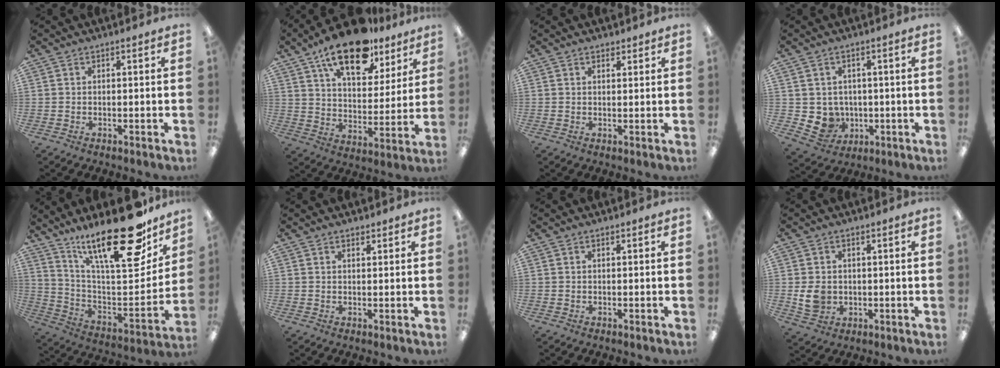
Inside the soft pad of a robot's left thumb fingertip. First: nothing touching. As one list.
[{"total": 18.8, "force": [13.2, 8.3, 10.6], "torque": [-0.169, -0.066, 0.224]}, {"total": 1.6, "force": [1.3, 0.8, 0.4], "torque": [0.000, -0.003, 0.023]}, {"total": 4.9, "force": [0.3, 4.8, 1.1], "torque": [-0.036, -0.005, 0.010]}, {"total": 25.6, "force": [18.9, 7.0, 15.7], "torque": [-0.231, -0.130, 0.311]}, {"total": 1.2, "force": [1.0, 0.6, 0.3], "torque": [0.000, -0.003, 0.018]}, {"total": 0.0}, {"total": 5.7, "force": [-0.1, 4.9, 2.9], "torque": [-0.052, 0.001, -0.003]}]